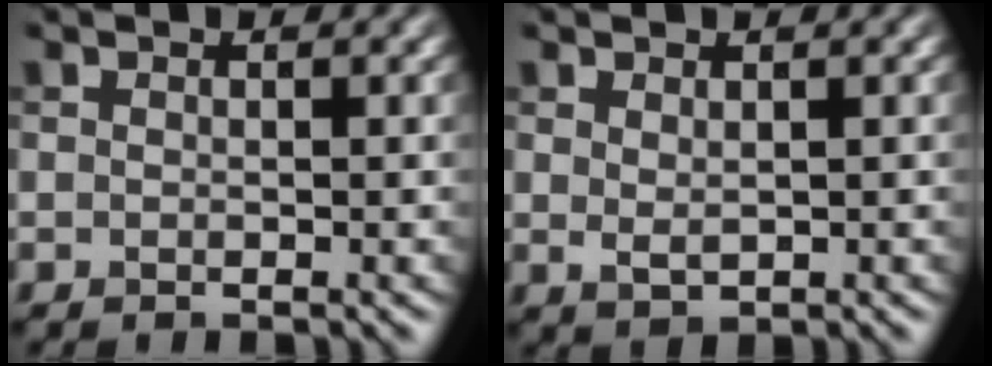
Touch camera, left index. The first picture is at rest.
{"total": 1.3, "force": [0.6, 0.6, 1.0], "torque": [-0.018, -0.003, 0.016]}